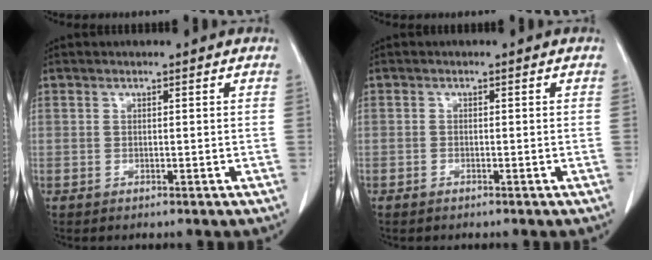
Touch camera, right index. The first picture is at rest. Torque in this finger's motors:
{"motor_torque": [0.01, -0.12, -0.03, -0.01]}